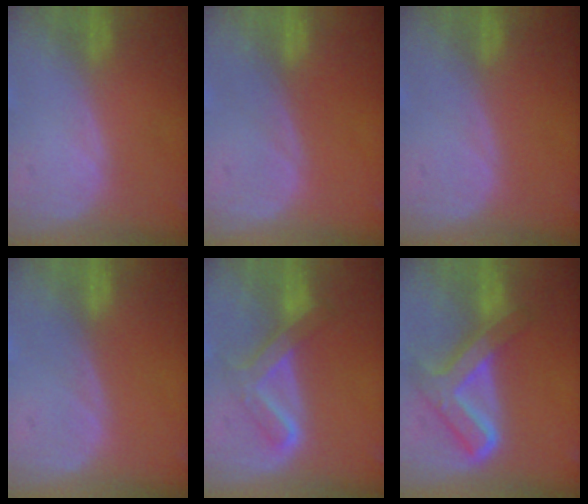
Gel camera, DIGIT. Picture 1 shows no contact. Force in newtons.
{"total": 0.0}
{"total": 0.0}
{"total": 0.0}
{"total": 6.7, "press": 5.6, "slide": 3.6}
{"total": 8.4, "press": 8.4, "slide": 0.7}